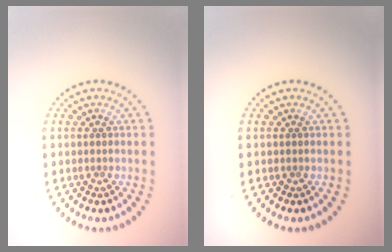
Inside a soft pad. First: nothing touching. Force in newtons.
{"total": 0.0}